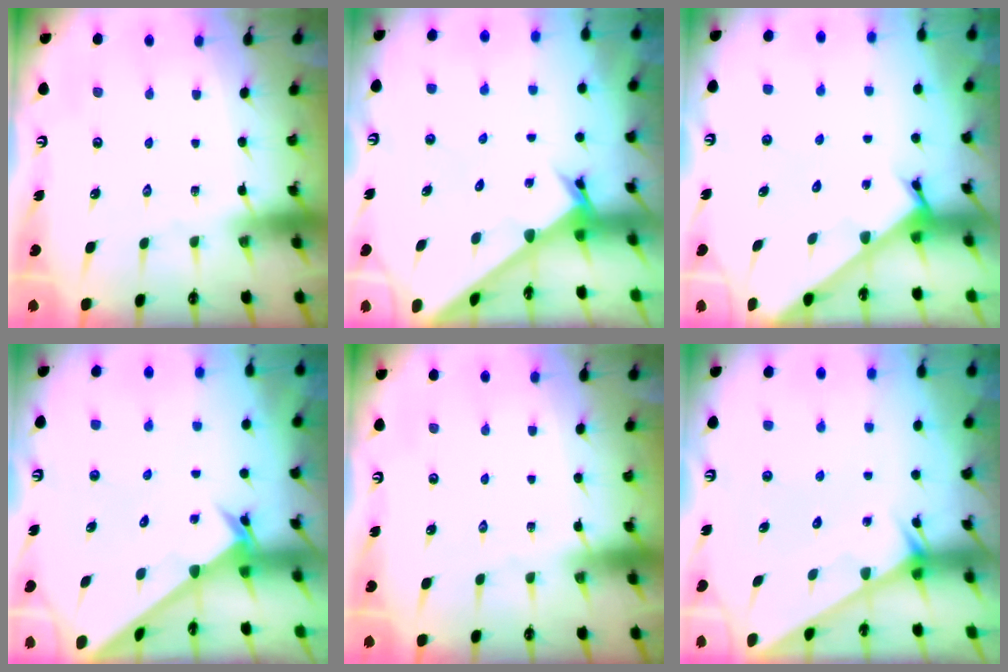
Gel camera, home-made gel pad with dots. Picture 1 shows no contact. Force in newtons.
{"total": 2.3, "press": 2.3, "slide": 0.1}
{"total": 2.5, "press": 2.5, "slide": 0.1}
{"total": 2.6, "press": 2.6, "slide": 0.2}
{"total": 0.0}
{"total": 1.8, "press": 1.8, "slide": 0.1}